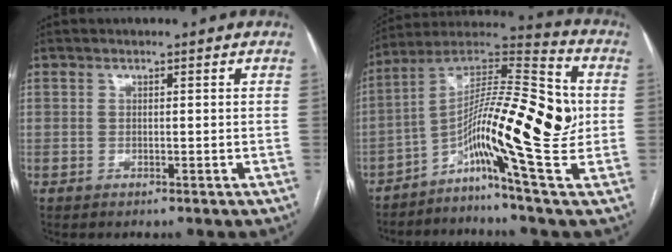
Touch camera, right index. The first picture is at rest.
{"total": 18.3, "force": [-3.2, 1.2, 18.0], "torque": [-0.311, 0.021, -0.070]}